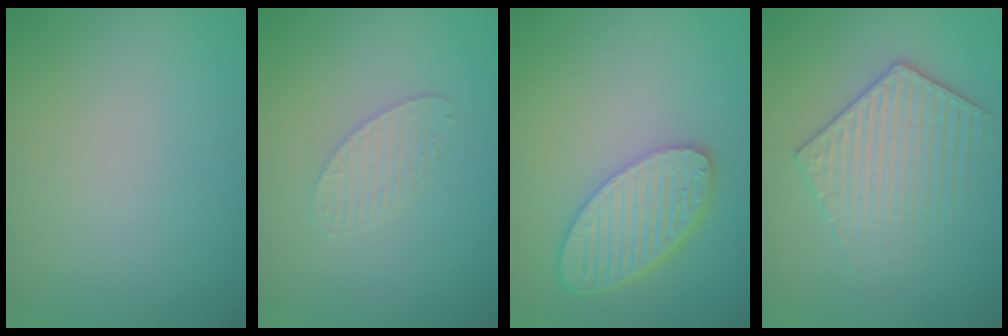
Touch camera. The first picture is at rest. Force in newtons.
{"total": 1.6, "press": 1.6, "slide": 0.1}
{"total": 5.6, "press": 4.5, "slide": 3.3}
{"total": 3.6, "press": 3.6, "slide": 0.7}